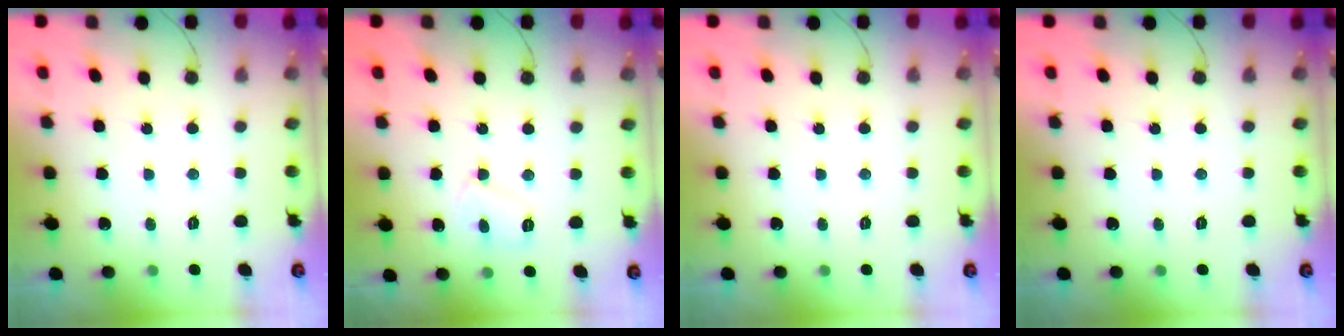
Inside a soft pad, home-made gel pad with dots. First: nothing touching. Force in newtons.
{"total": 5.6, "press": 5.6, "slide": 0.6}
{"total": 0.0}
{"total": 0.0}